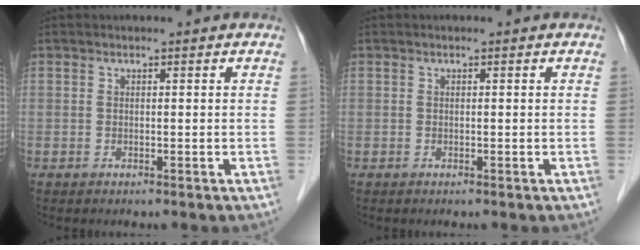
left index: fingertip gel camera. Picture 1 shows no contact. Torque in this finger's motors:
{"motor_torque": [0.01, -0.01, 0.00, 0.00]}